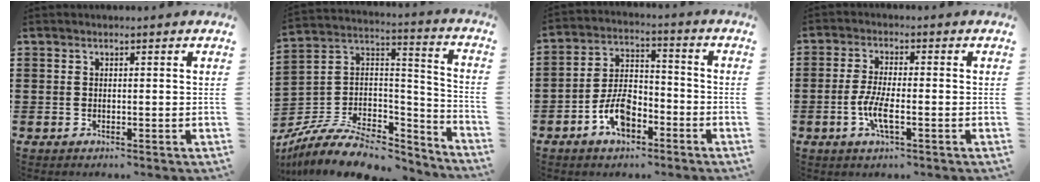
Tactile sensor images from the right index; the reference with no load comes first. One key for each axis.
{"total": 9.3, "fx": -6.4, "fy": 4.9, "fz": 4.5, "tx": -0.094, "ty": 0.013, "tz": -0.118}
{"total": 7.6, "fx": -3.9, "fy": 4.2, "fz": 5.0, "tx": -0.106, "ty": 0.014, "tz": -0.076}
{"total": 5.1, "fx": -1.7, "fy": 1.3, "fz": 4.6, "tx": -0.104, "ty": -0.006, "tz": -0.039}